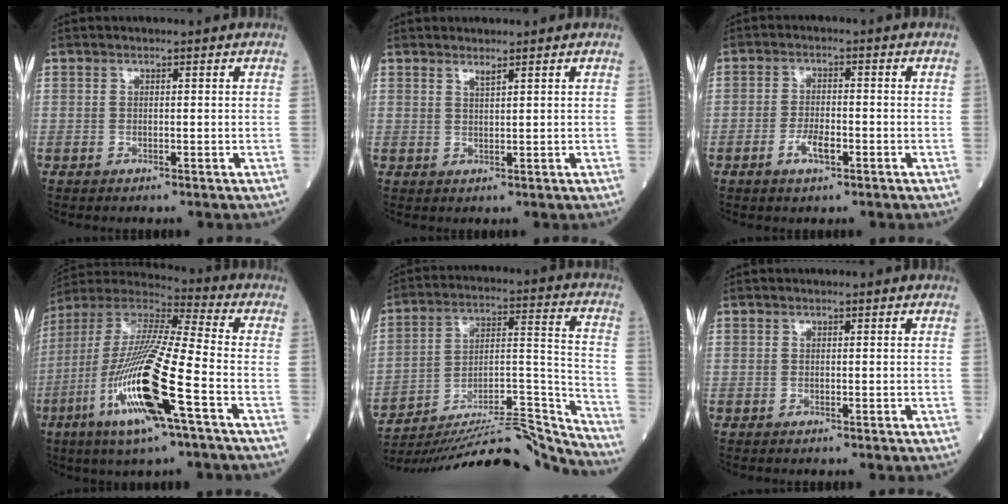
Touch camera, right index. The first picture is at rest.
{"total": 1.0, "force": [0.9, -0.2, 0.4], "torque": [-0.010, -0.007, 0.017]}
{"total": 3.7, "force": [-1.9, 1.2, 3.0], "torque": [-0.060, 0.003, -0.036]}
{"total": 20.1, "force": [-7.3, 1.4, 18.7], "torque": [-0.410, -0.032, -0.144]}
{"total": 26.5, "force": [-25.1, 0.3, 8.3], "torque": [-0.097, 0.007, -0.381]}
{"total": 0.0}